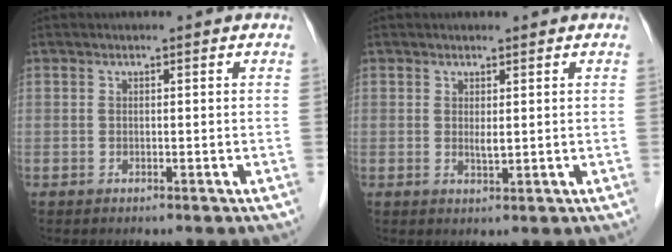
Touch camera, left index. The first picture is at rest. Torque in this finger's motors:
{"motor_torque": [0.37, 0.25, 0.08, 0.04]}